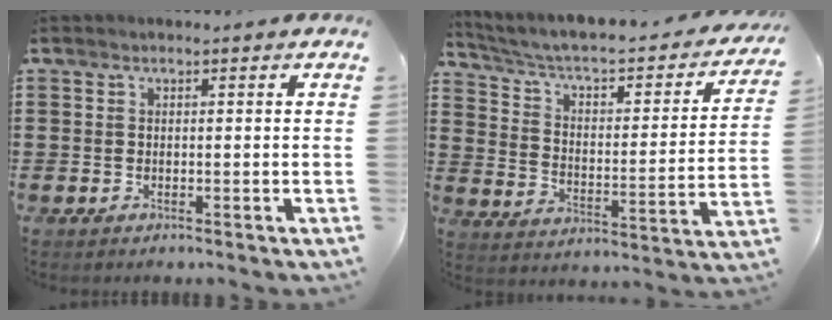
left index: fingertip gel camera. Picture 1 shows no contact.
{"total": 4.0, "force": [2.9, 1.2, 2.5], "torque": [-0.066, -0.033, 0.038]}